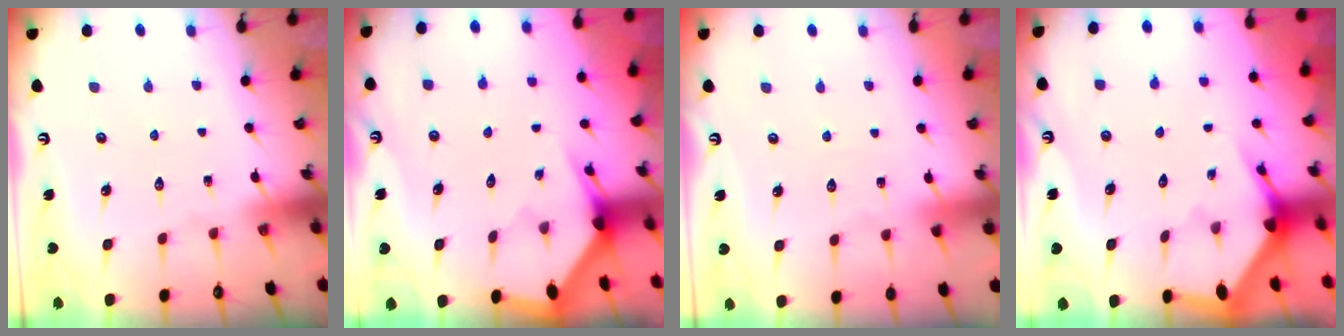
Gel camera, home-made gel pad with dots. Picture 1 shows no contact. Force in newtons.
{"total": 2.3, "press": 2.3, "slide": 0.1}
{"total": 2.1, "press": 2.1, "slide": 0.2}
{"total": 3.1, "press": 3.1, "slide": 0.2}